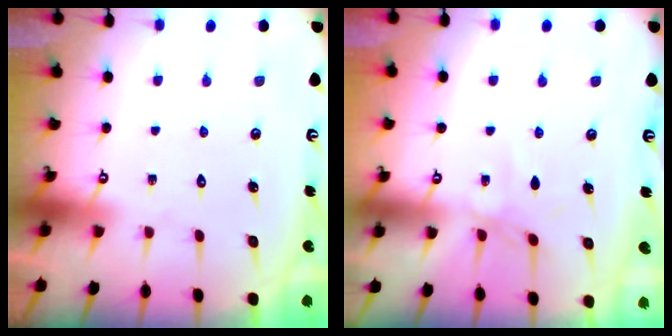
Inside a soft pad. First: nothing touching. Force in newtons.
{"total": 3.0, "press": 3.0, "slide": 0.1}